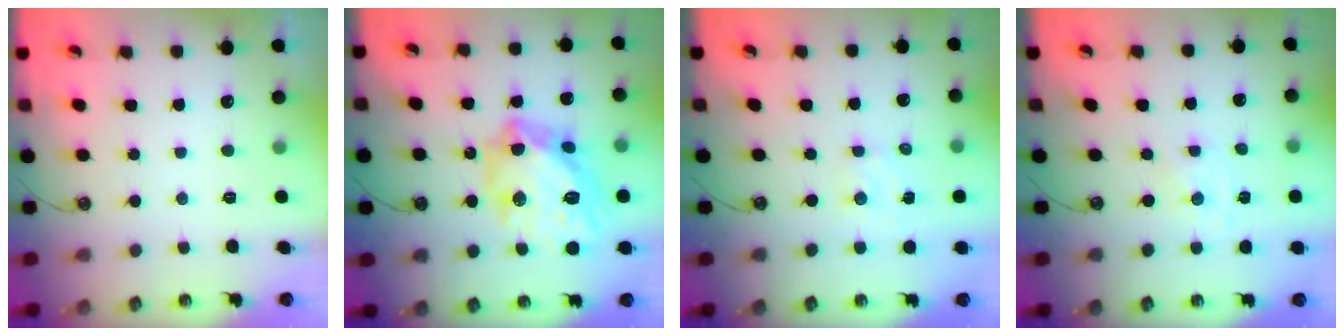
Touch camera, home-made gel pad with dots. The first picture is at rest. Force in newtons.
{"total": 21.0, "press": 20.9, "slide": 2.1}
{"total": 3.2, "press": 3.2, "slide": 0.4}
{"total": 0.0}